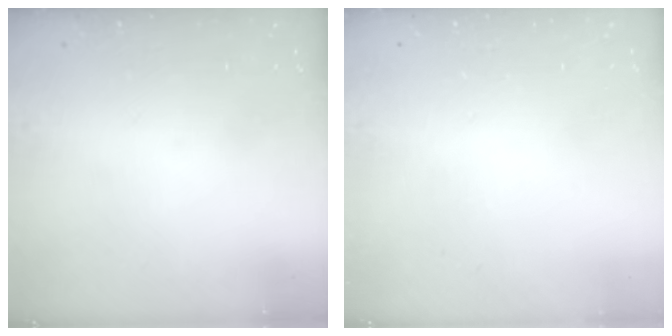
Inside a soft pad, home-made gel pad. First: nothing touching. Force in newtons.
{"total": 2.6, "press": 2.6, "slide": 0.2}